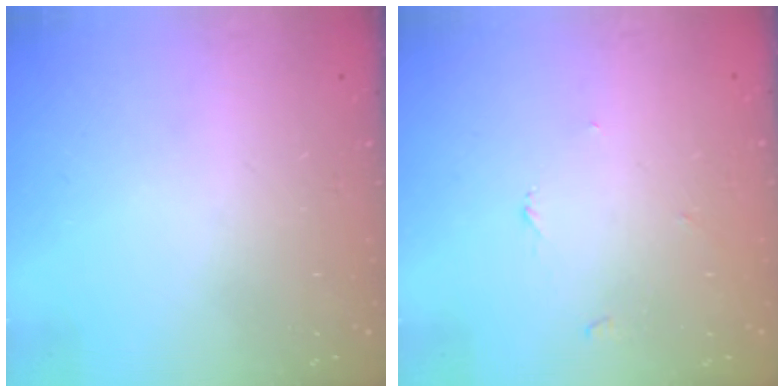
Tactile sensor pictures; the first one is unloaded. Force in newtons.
{"total": 2.5, "press": 2.5, "slide": 0.3}